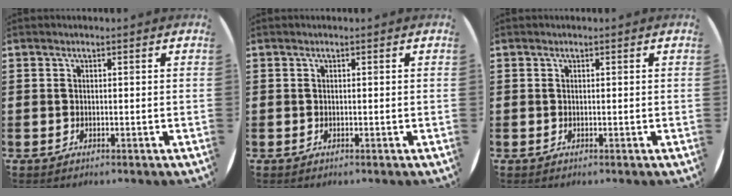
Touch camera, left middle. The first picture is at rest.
{"total": 0.0}
{"total": 0.0}